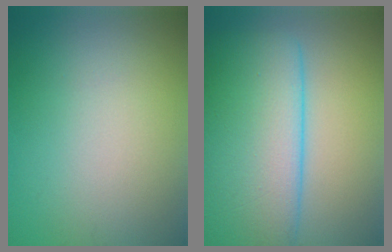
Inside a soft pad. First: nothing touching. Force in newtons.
{"total": 12.0, "press": 12.0, "slide": 0.5}